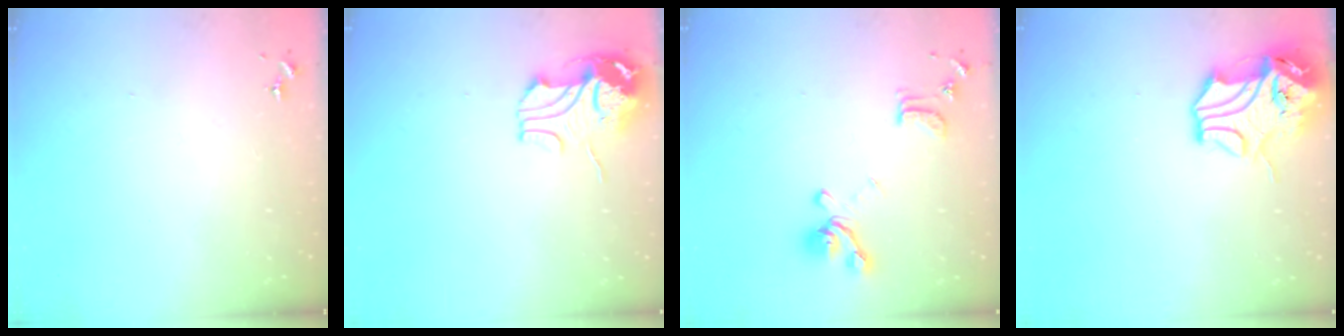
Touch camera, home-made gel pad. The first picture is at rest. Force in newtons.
{"total": 11.1, "press": 11.0, "slide": 1.4}
{"total": 14.3, "press": 14.2, "slide": 1.4}
{"total": 12.0, "press": 11.9, "slide": 1.6}